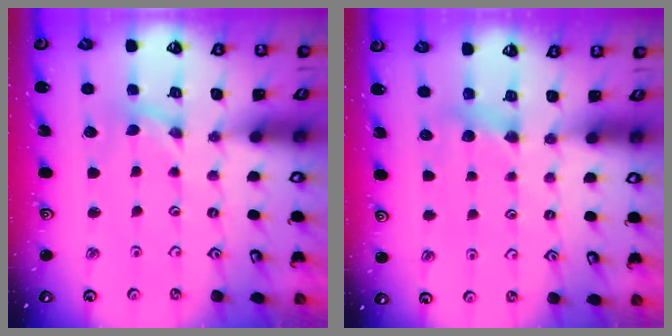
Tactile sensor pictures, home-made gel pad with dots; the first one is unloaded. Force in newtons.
{"total": 5.0, "press": 4.9, "slide": 0.6}